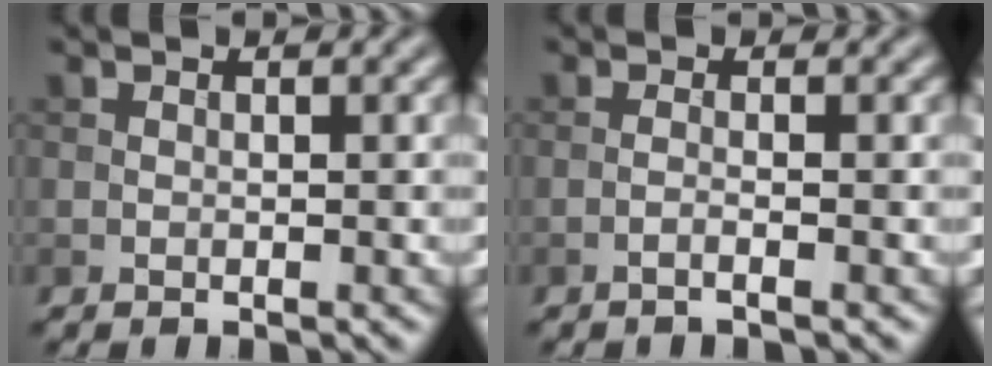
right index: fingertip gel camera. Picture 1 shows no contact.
{"total": 1.2, "force": [-0.6, 0.3, 1.0], "torque": [-0.014, 0.000, -0.018]}